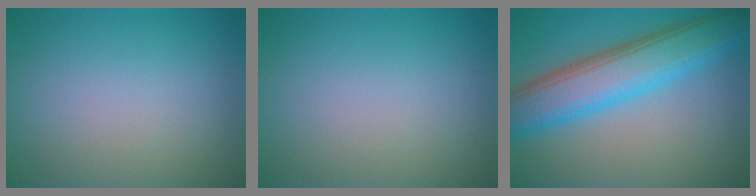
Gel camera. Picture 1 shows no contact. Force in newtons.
{"total": 0.0}
{"total": 8.1, "press": 8.1, "slide": 0.1}